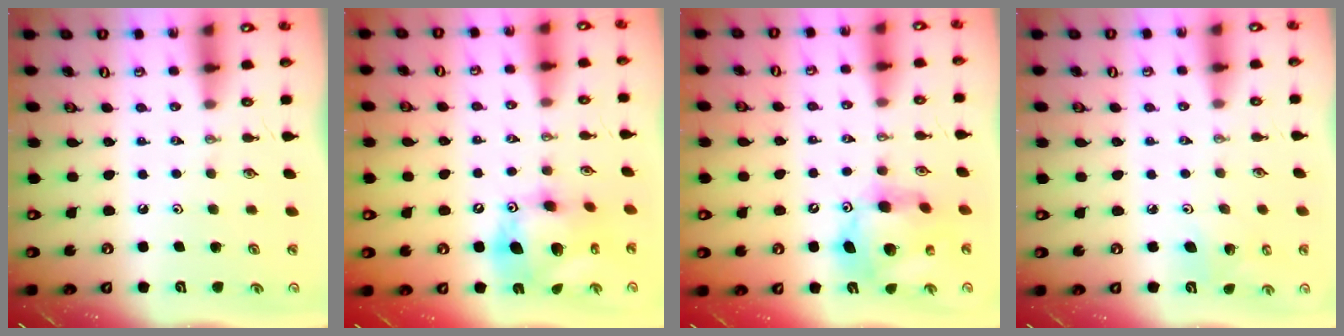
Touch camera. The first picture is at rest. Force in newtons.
{"total": 15.6, "press": 15.5, "slide": 1.6}
{"total": 14.5, "press": 14.4, "slide": 1.3}
{"total": 5.0, "press": 4.5, "slide": 2.2}